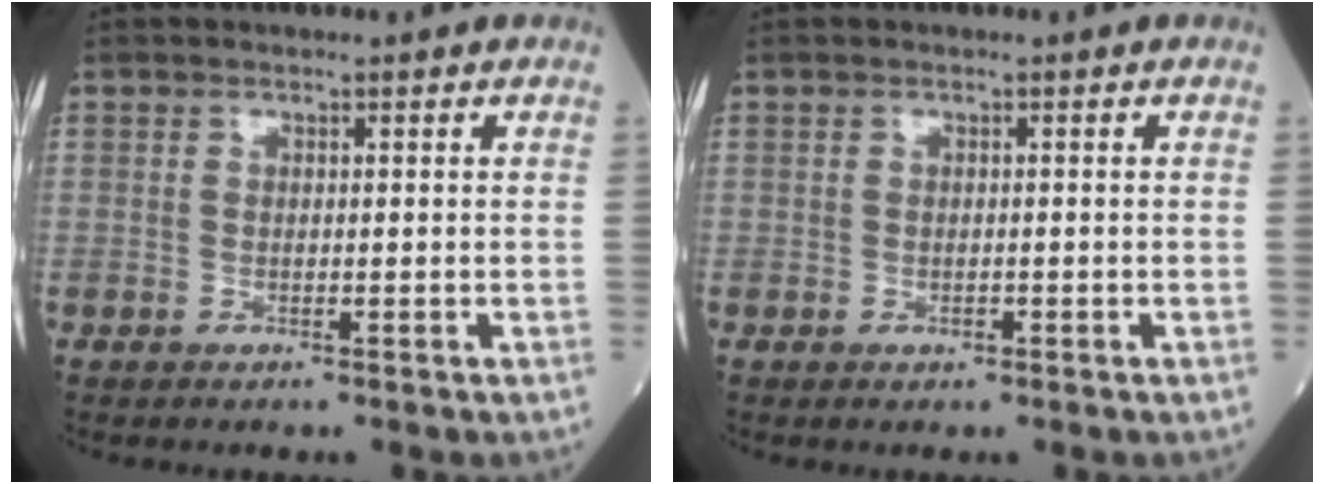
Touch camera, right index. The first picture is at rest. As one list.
[{"total": 0.7, "force": [-0.3, 0.4, 0.5], "torque": [-0.009, 0.000, -0.004]}]